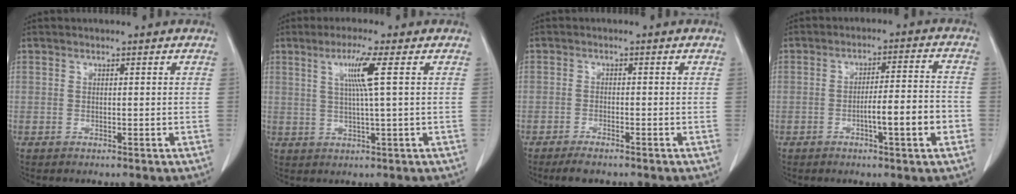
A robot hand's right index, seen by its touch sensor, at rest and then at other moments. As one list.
[{"total": 5.4, "force": [1.6, -1.1, 5.0], "torque": [-0.098, -0.001, 0.032]}, {"total": 2.8, "force": [-2.3, 0.6, 1.5], "torque": [-0.028, -0.004, -0.036]}, {"total": 7.7, "force": [-2.9, 0.5, 7.1], "torque": [-0.107, 0.011, -0.042]}]